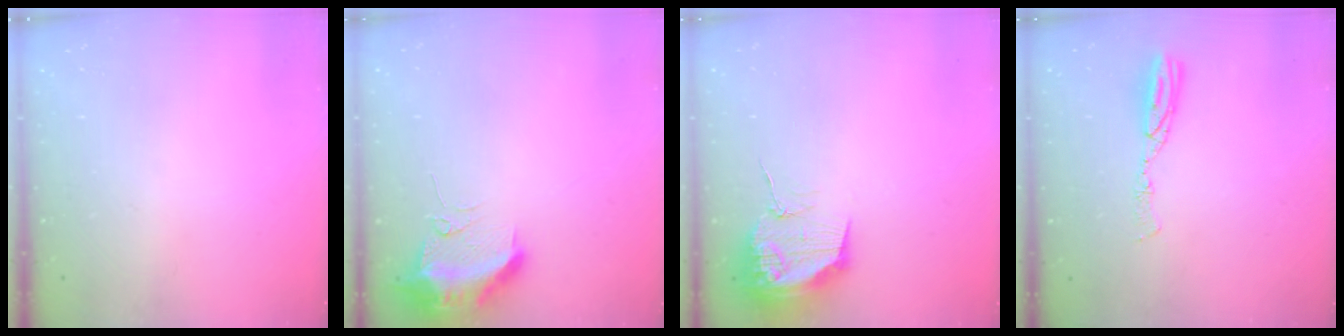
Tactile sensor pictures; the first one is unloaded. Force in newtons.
{"total": 11.0, "press": 10.9, "slide": 1.3}
{"total": 16.1, "press": 16.1, "slide": 0.2}
{"total": 6.6, "press": 6.5, "slide": 0.7}